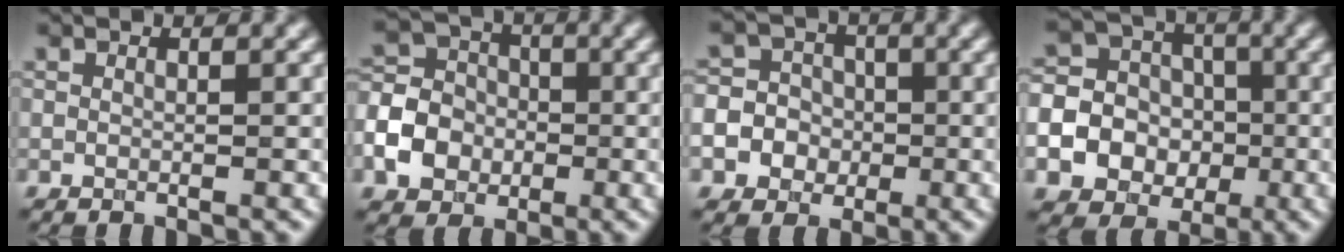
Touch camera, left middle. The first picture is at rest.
{"total": 5.3, "force": [-1.7, 4.5, 2.4], "torque": [-0.048, 0.009, -0.047]}
{"total": 9.9, "force": [-3.2, 9.2, 2.1], "torque": [-0.064, -0.015, -0.078]}
{"total": 16.5, "force": [-5.2, 15.1, 4.0], "torque": [-0.127, -0.042, -0.107]}